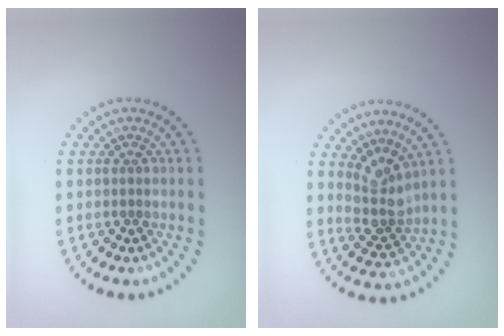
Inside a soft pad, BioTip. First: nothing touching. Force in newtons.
{"total": 3.0, "press": 2.2, "slide": 2.1}